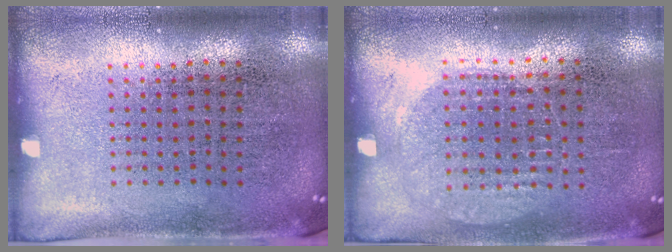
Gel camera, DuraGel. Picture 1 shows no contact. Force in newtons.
{"total": 1.0, "press": 0.9, "slide": 0.4}